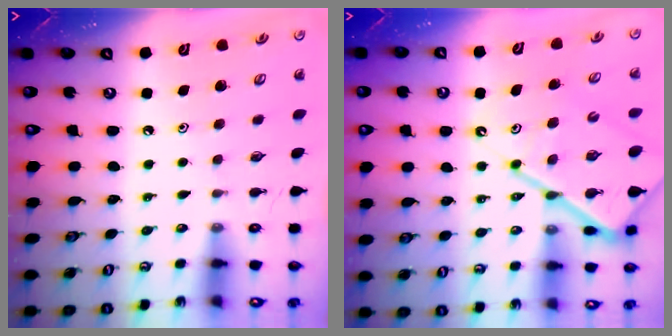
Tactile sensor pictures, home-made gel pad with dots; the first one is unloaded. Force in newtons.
{"total": 16.1, "press": 16.0, "slide": 1.7}